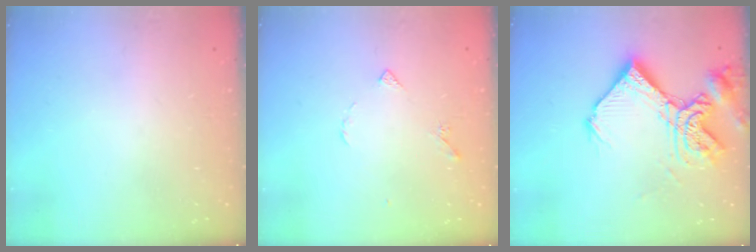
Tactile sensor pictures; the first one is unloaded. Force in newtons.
{"total": 3.8, "press": 3.7, "slide": 0.8}
{"total": 17.3, "press": 17.2, "slide": 2.0}